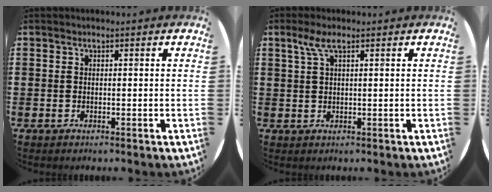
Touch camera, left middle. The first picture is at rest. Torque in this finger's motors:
{"motor_torque": [0.54, -0.19, 0.08, 0.04]}